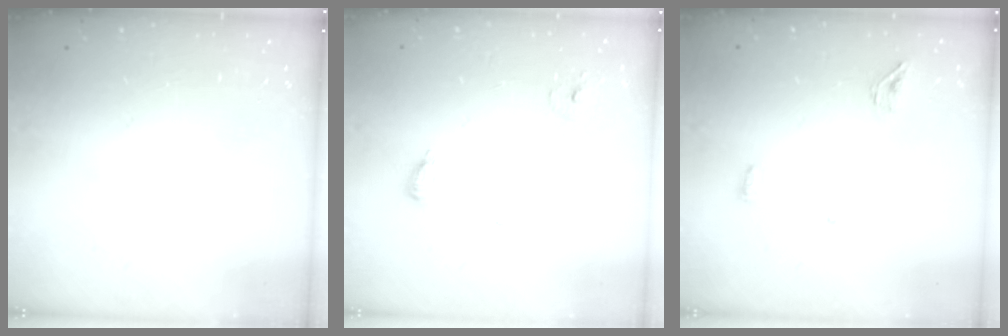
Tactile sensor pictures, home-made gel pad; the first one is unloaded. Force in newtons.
{"total": 6.4, "press": 6.4, "slide": 0.5}
{"total": 3.7, "press": 3.6, "slide": 0.9}